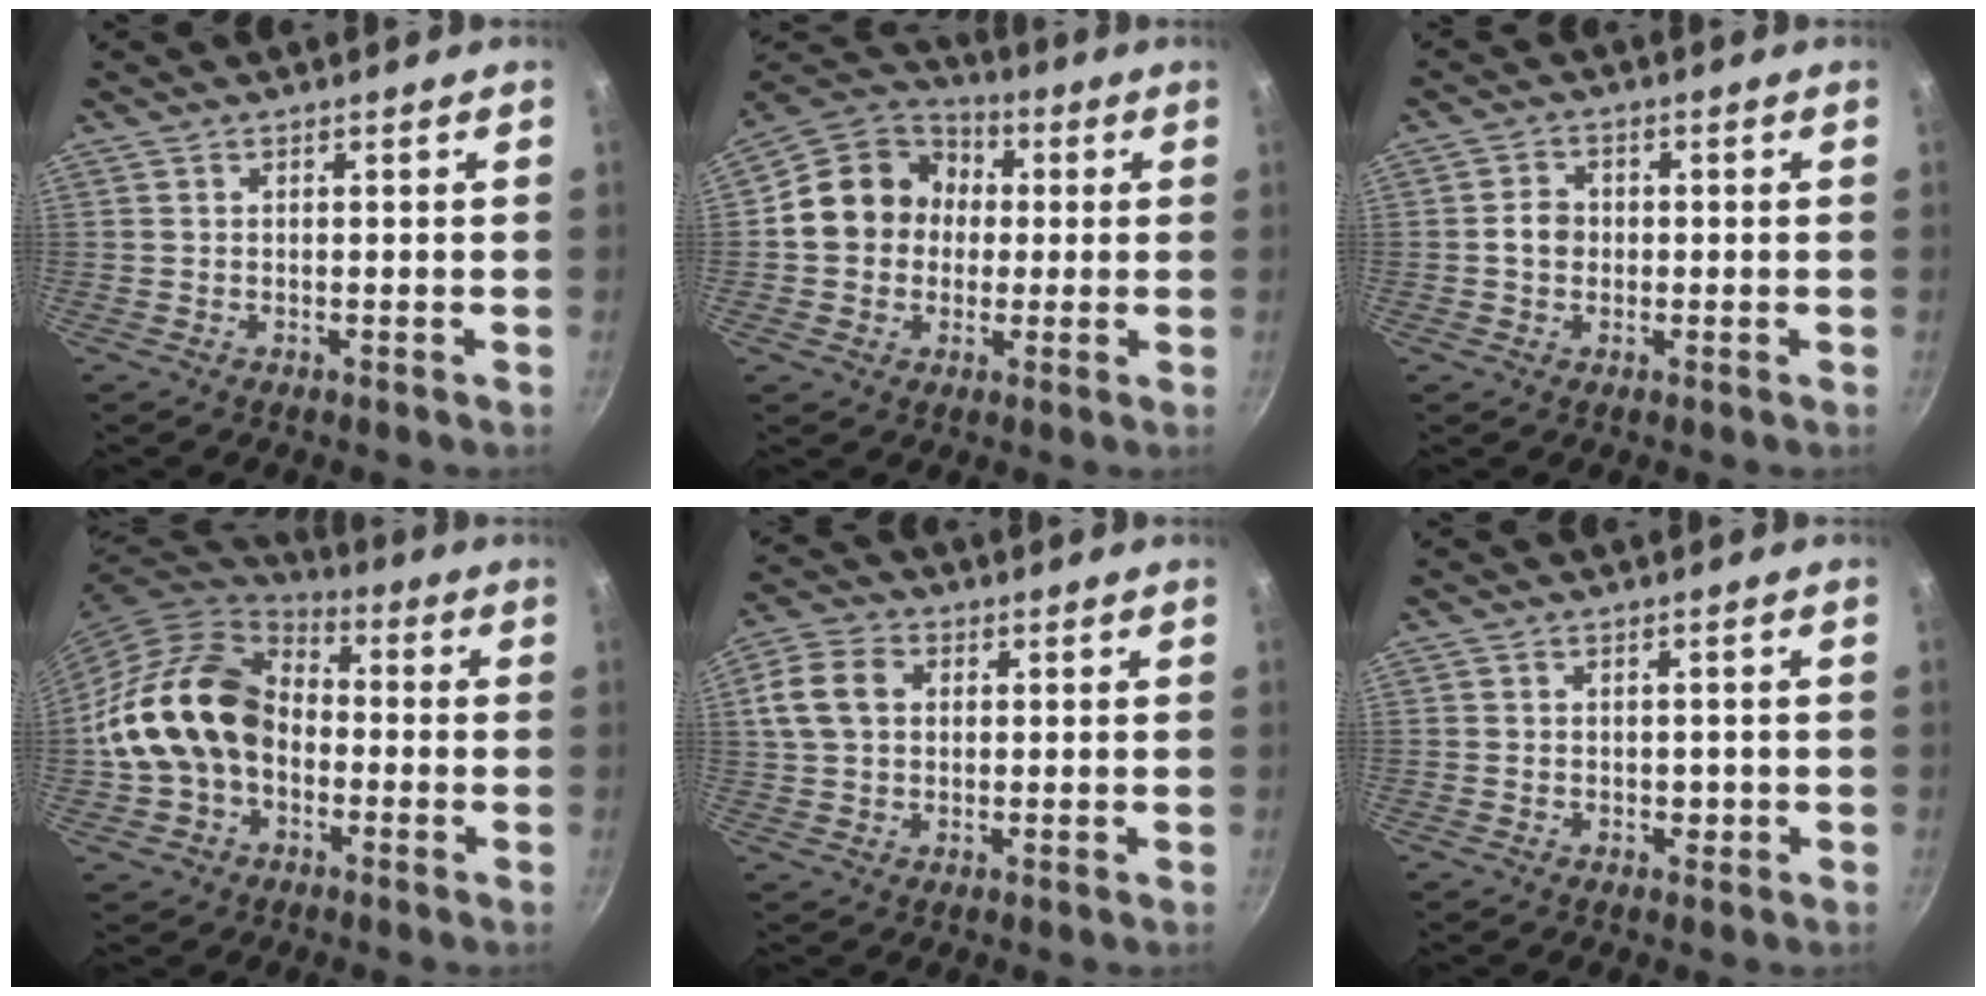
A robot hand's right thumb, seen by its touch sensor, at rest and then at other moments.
{"total": 14.4, "force": [0.9, 12.6, 7.0], "torque": [-0.081, 0.029, -0.003]}
{"total": 3.7, "force": [-0.3, 3.1, 1.9], "torque": [-0.016, 0.012, -0.008]}
{"total": 19.1, "force": [-2.2, 14.4, 12.4], "torque": [-0.208, 0.052, -0.049]}
{"total": 8.6, "force": [1.6, 6.5, 5.3], "torque": [-0.091, 0.009, 0.017]}
{"total": 1.7, "force": [-0.4, 1.4, 0.9], "torque": [-0.007, 0.004, -0.004]}